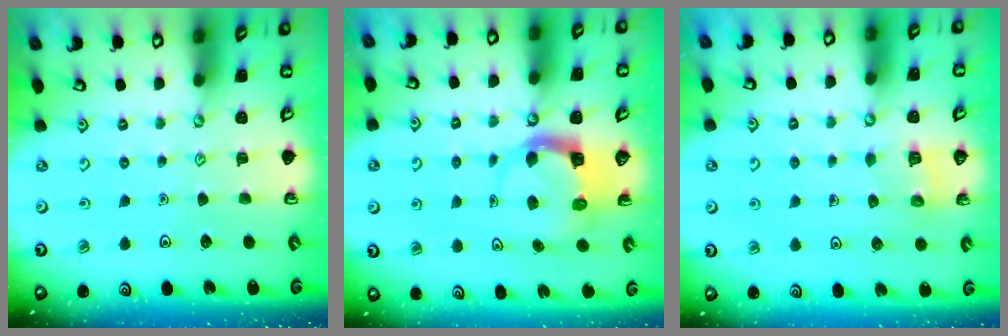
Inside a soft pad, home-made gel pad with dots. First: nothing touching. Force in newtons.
{"total": 3.9, "press": 3.9, "slide": 0.3}
{"total": 2.2, "press": 2.2, "slide": 0.1}